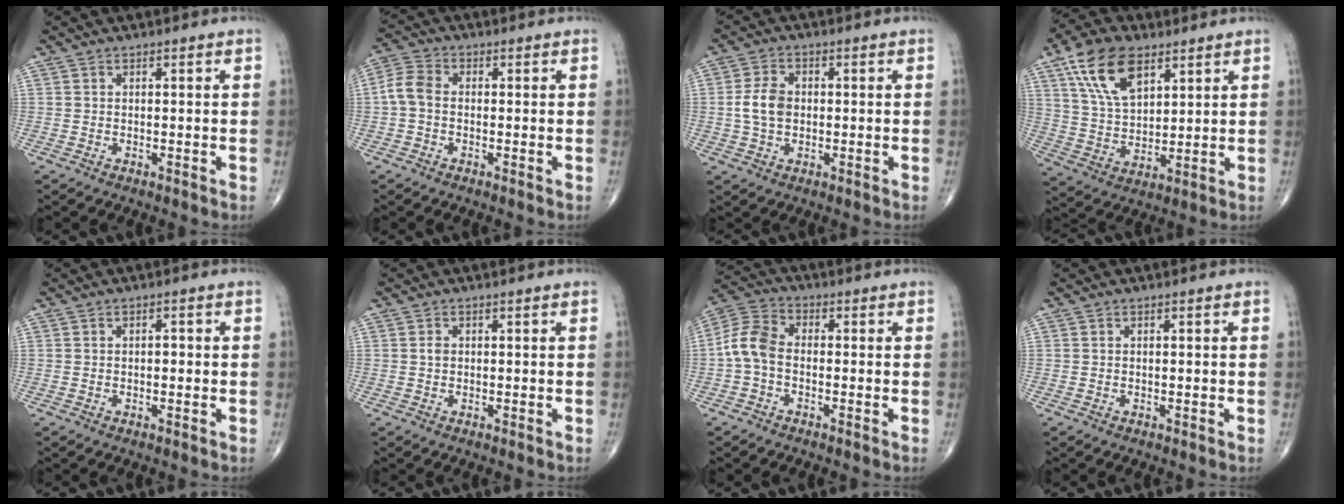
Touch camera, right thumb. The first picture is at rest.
{"total": 4.8, "force": [-0.5, 3.3, 3.5], "torque": [-0.072, 0.013, -0.020]}
{"total": 5.8, "force": [-0.1, 4.0, 4.2], "torque": [-0.080, 0.008, -0.004]}
{"total": 13.9, "force": [7.3, 7.4, 9.3], "torque": [-0.152, -0.021, 0.140]}
{"total": 1.3, "force": [0.0, 0.7, 1.2], "torque": [-0.013, 0.001, -0.003]}
{"total": 1.0, "force": [0.1, 0.8, 0.6], "torque": [-0.009, 0.002, 0.000]}
{"total": 7.1, "force": [-1.1, 4.6, 5.3], "torque": [-0.107, 0.022, -0.038]}
{"total": 0.0}